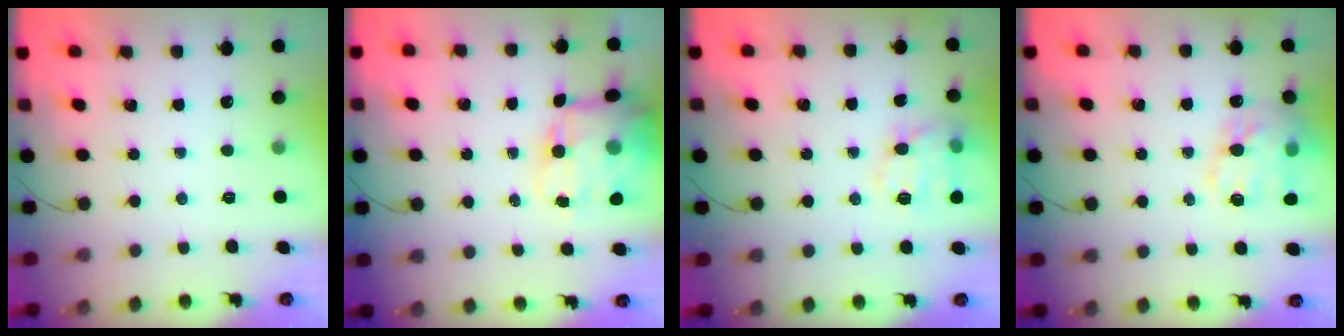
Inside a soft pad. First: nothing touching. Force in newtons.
{"total": 14.3, "press": 13.9, "slide": 3.5}
{"total": 12.4, "press": 12.4, "slide": 0.3}
{"total": 18.2, "press": 18.0, "slide": 3.0}